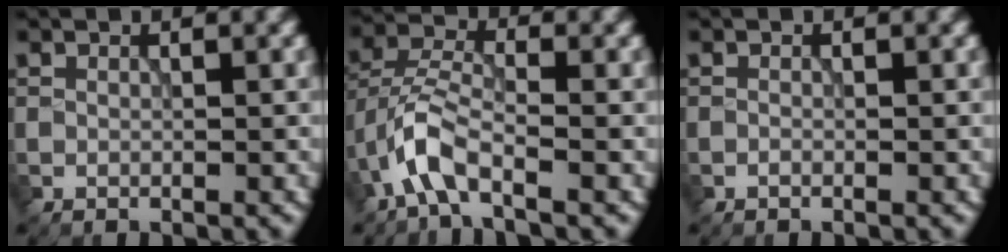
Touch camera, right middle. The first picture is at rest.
{"total": 4.7, "force": [-2.7, 1.7, 3.5], "torque": [-0.076, 0.009, -0.062]}
{"total": 0.0}